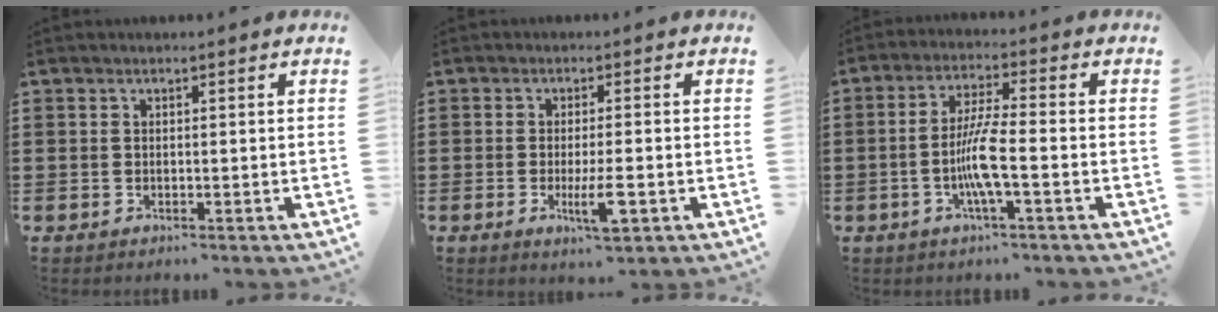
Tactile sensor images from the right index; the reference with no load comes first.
{"total": 5.2, "force": [-1.8, 0.9, 4.8], "torque": [-0.099, -0.017, -0.033]}
{"total": 6.7, "force": [-1.9, 0.6, 6.4], "torque": [-0.139, -0.011, -0.044]}